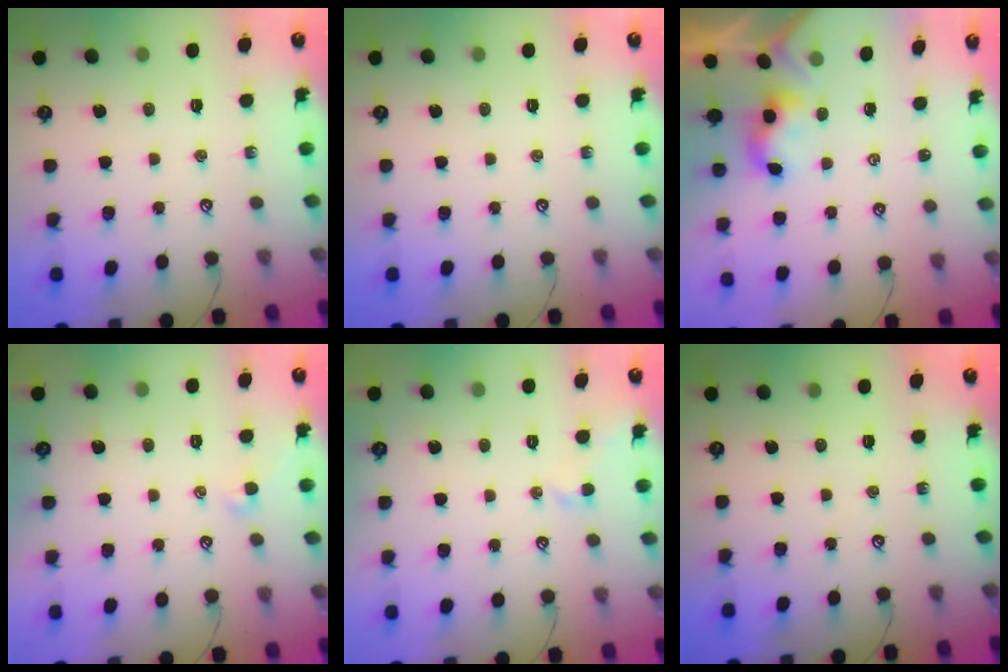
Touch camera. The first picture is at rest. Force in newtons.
{"total": 0.0}
{"total": 2.2, "press": 2.2, "slide": 0.2}
{"total": 0.5, "press": 0.0, "slide": 0.5}
{"total": 0.7, "press": 0.3, "slide": 0.6}
{"total": 0.0}